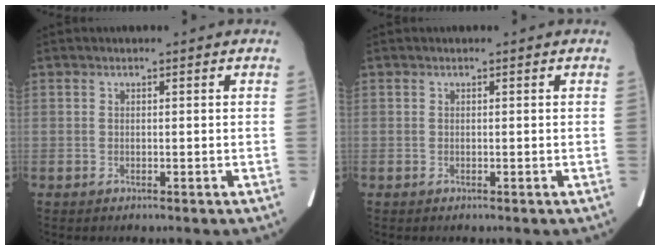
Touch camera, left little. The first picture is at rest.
{"total": 0.0}